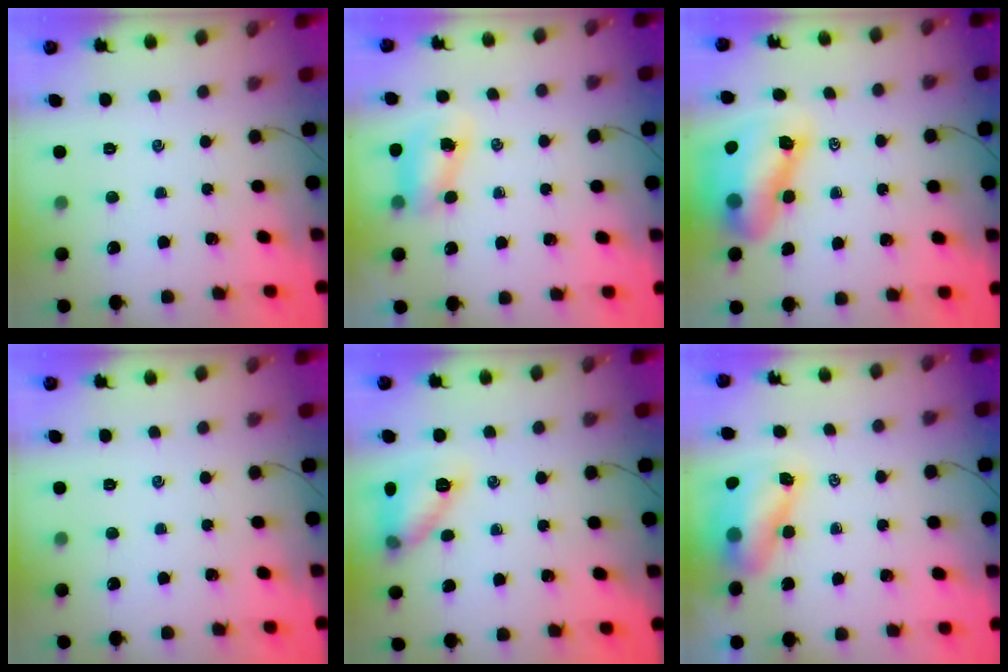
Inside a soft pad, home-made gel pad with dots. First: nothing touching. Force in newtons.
{"total": 7.0, "press": 6.9, "slide": 0.9}
{"total": 12.5, "press": 12.0, "slide": 3.6}
{"total": 0.0}
{"total": 11.5, "press": 11.5, "slide": 0.6}
{"total": 7.8, "press": 7.7, "slide": 1.4}